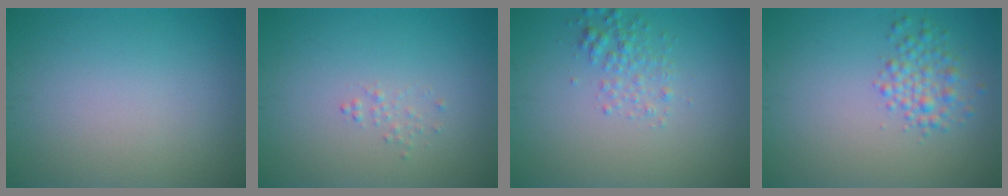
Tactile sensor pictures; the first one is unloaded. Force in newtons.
{"total": 0.7, "press": 0.7, "slide": 0.1}
{"total": 2.0, "press": 2.0, "slide": 0.1}
{"total": 2.5, "press": 2.5, "slide": 0.0}